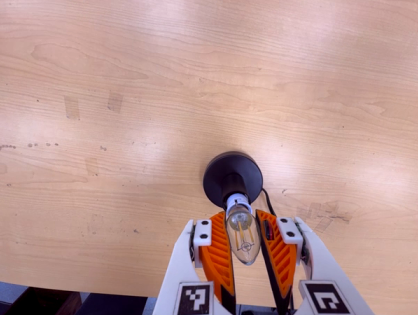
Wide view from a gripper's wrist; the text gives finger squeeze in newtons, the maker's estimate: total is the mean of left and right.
{"total": 14.5, "left": 13.7, "right": 15.3}